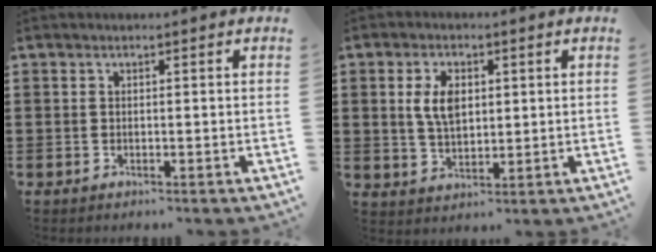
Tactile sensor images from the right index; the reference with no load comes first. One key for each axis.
{"total": 5.7, "fx": 1.3, "fy": 3.3, "fz": 4.5, "tx": -0.104, "ty": 0.010, "tz": 0.019}